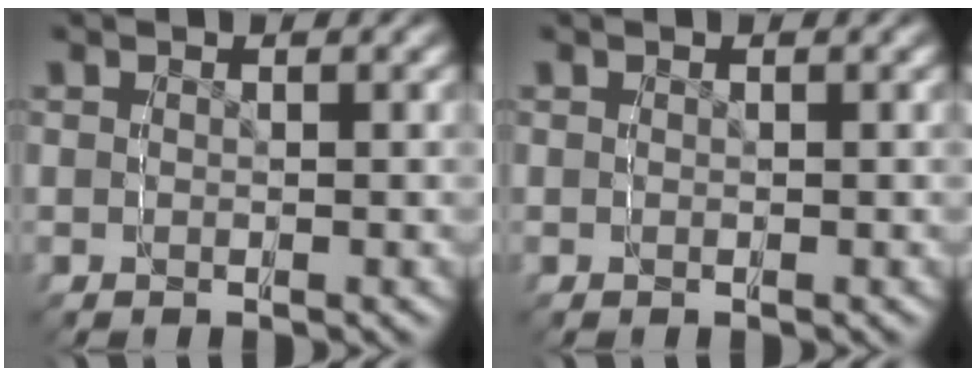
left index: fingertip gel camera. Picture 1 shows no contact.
{"total": 0.0}